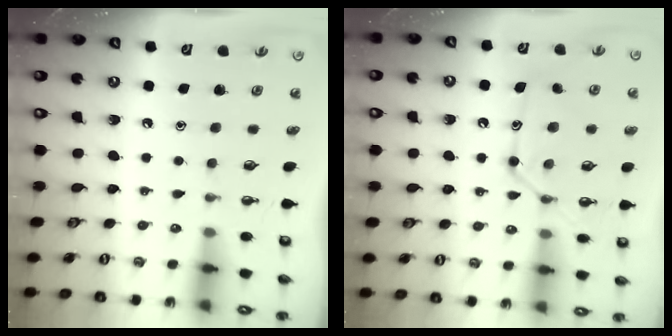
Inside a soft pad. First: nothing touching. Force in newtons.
{"total": 15.3, "press": 15.3, "slide": 1.2}